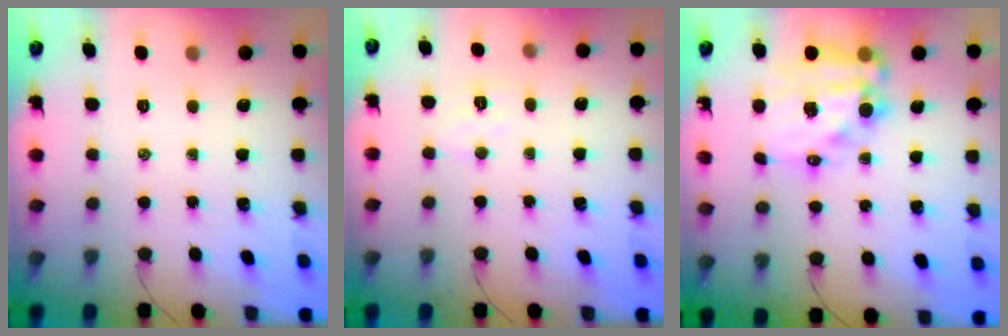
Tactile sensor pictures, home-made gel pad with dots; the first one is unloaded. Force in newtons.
{"total": 4.7, "press": 4.6, "slide": 1.1}
{"total": 15.7, "press": 15.3, "slide": 3.6}